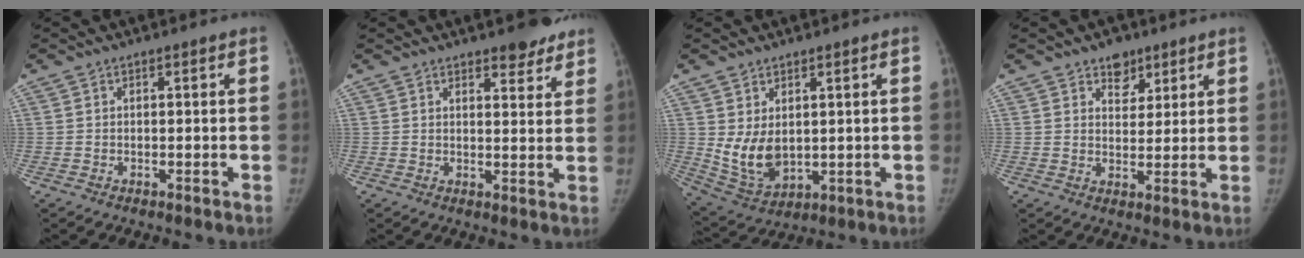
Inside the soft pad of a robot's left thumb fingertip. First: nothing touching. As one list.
[{"total": 5.5, "force": [4.4, 2.0, 2.8], "torque": [-0.009, -0.026, 0.056]}, {"total": 8.4, "force": [1.2, 5.6, 6.2], "torque": [-0.098, -0.021, 0.047]}, {"total": 5.0, "force": [3.4, 3.3, 1.8], "torque": [0.003, -0.020, 0.052]}]